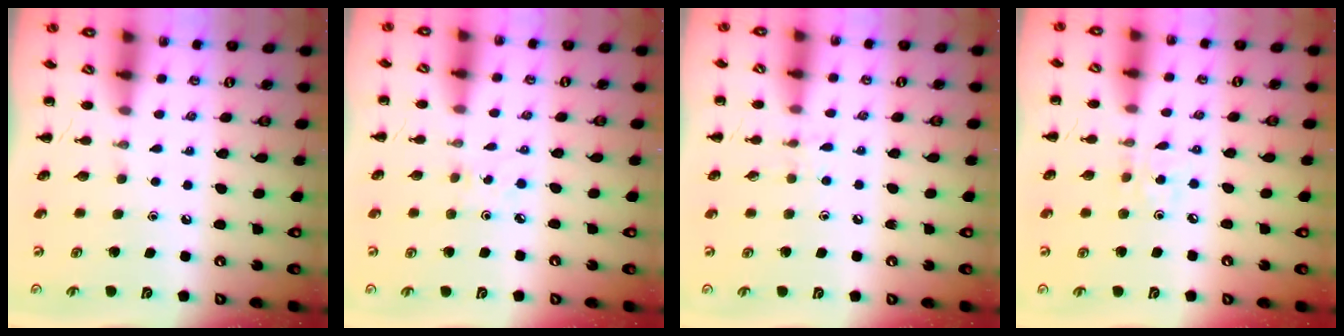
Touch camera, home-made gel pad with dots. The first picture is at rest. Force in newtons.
{"total": 2.1, "press": 2.0, "slide": 0.7}
{"total": 5.8, "press": 5.5, "slide": 1.9}
{"total": 2.8, "press": 2.7, "slide": 0.9}